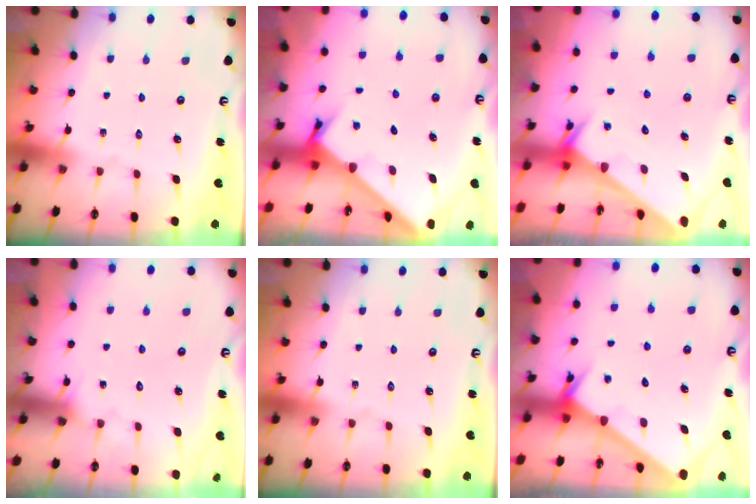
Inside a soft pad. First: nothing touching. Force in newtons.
{"total": 2.6, "press": 2.6, "slide": 0.2}
{"total": 2.3, "press": 2.3, "slide": 0.0}
{"total": 5.1, "press": 5.0, "slide": 0.3}
{"total": 0.0}
{"total": 2.4, "press": 2.4, "slide": 0.1}